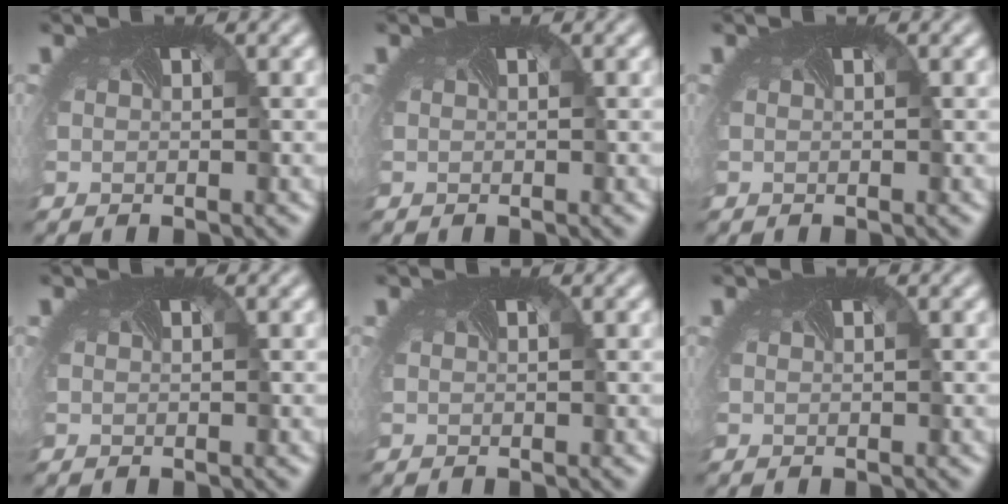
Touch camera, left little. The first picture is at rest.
{"total": 0.0}
{"total": 0.0}
{"total": 0.0}
{"total": 0.0}
{"total": 0.0}